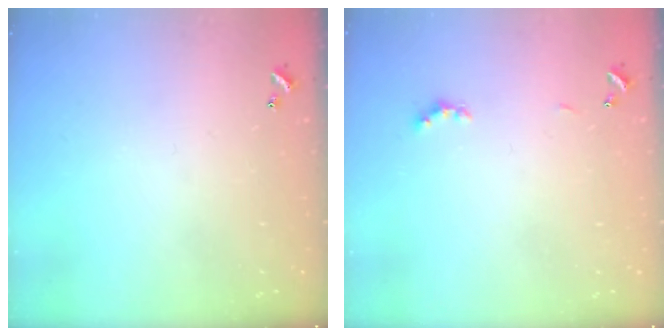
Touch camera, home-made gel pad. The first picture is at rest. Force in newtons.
{"total": 2.6, "press": 2.5, "slide": 0.6}